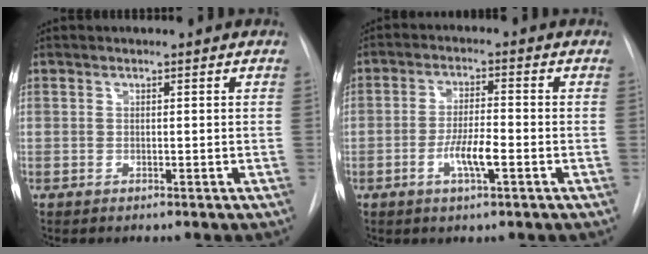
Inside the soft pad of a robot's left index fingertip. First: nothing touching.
{"total": 5.3, "force": [-2.0, 0.9, 4.9], "torque": [-0.096, -0.001, -0.036]}